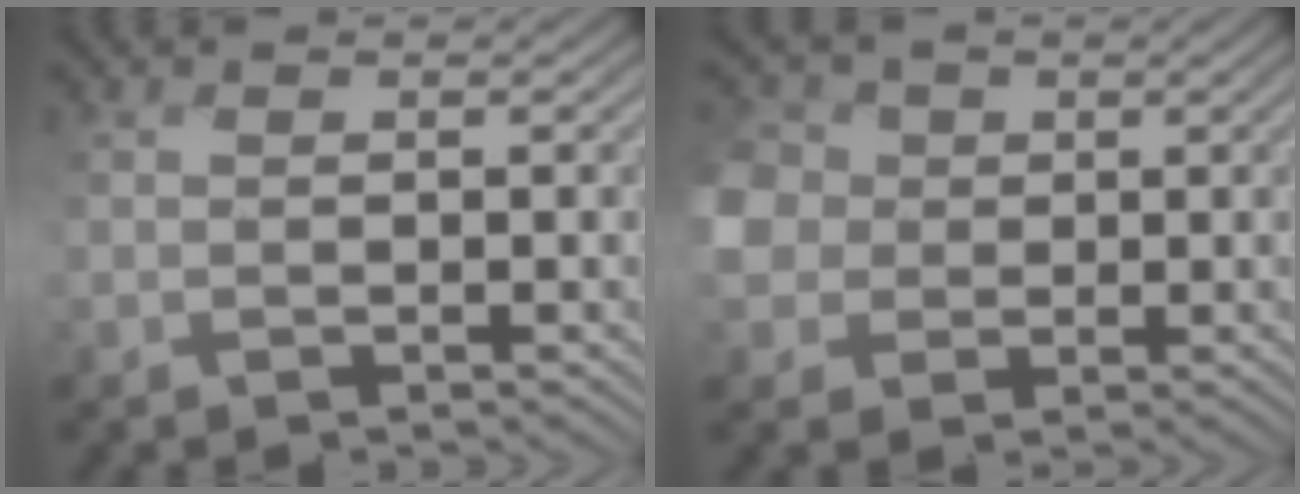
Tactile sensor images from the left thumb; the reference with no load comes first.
{"total": 7.7, "force": [-0.1, 7.0, 3.2], "torque": [-0.121, -0.010, -0.021]}